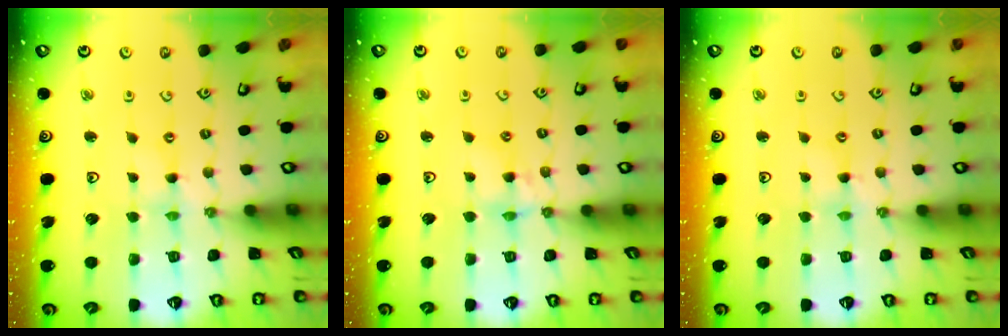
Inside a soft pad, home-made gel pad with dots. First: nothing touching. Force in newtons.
{"total": 5.2, "press": 5.2, "slide": 0.4}
{"total": 0.9, "press": 0.9, "slide": 0.2}